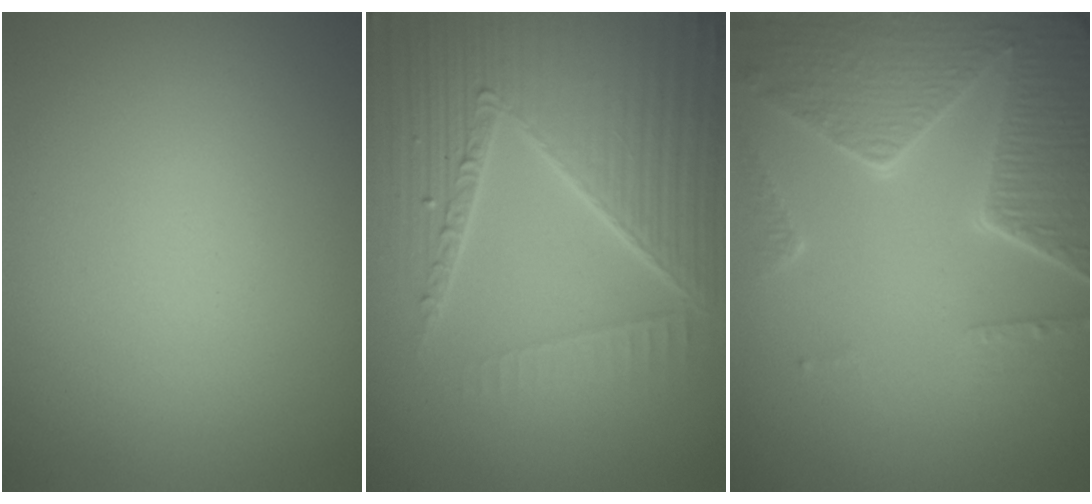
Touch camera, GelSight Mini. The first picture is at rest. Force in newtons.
{"total": 8.6, "press": 6.0, "slide": 6.2}
{"total": 8.3, "press": 5.9, "slide": 5.8}